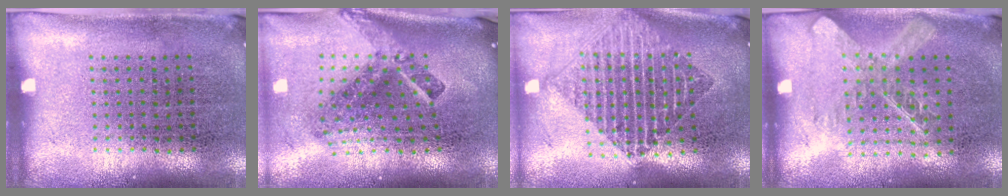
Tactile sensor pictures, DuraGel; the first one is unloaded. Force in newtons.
{"total": 2.9, "press": 1.7, "slide": 2.3}
{"total": 2.1, "press": 1.7, "slide": 1.2}
{"total": 1.6, "press": 1.4, "slide": 0.8}